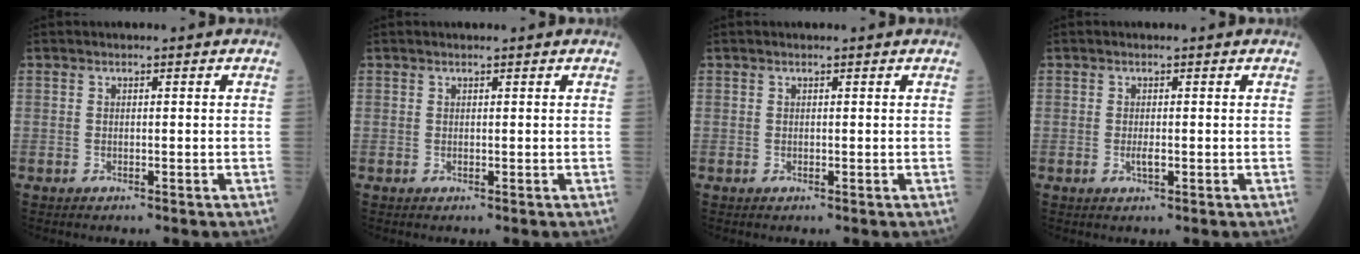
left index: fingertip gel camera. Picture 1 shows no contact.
{"total": 0.5, "force": [0.5, 0.1, 0.2], "torque": [-0.010, 0.003, 0.009]}
{"total": 0.0}
{"total": 1.0, "force": [-0.2, 0.2, 1.0], "torque": [-0.021, -0.003, 0.000]}